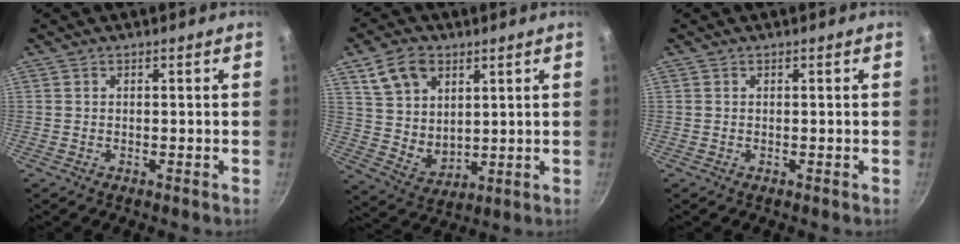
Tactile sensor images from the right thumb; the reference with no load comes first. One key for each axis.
{"total": 11.2, "fx": 5.1, "fy": 7.9, "fz": 6.2, "tx": -0.091, "ty": -0.020, "tz": 0.109}
{"total": 0.0}